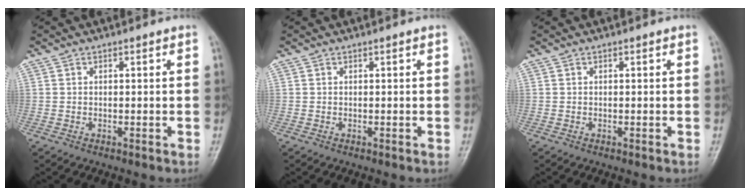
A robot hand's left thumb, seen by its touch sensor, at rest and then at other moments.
{"total": 0.0}
{"total": 0.0}